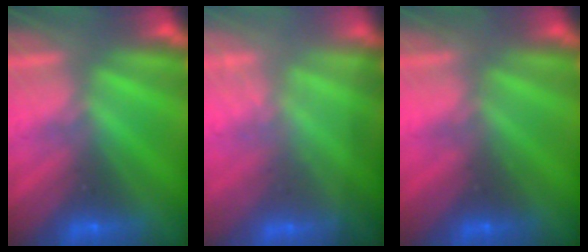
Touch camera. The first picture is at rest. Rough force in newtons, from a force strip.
{"total": 1.3}
{"total": 5.2}